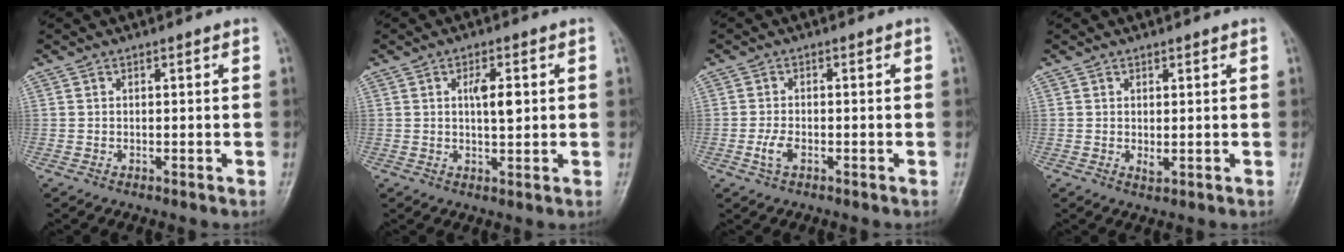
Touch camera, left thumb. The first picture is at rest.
{"total": 4.4, "force": [0.9, 1.8, 3.9], "torque": [-0.059, -0.002, 0.013]}
{"total": 2.7, "force": [-1.1, 1.3, 2.1], "torque": [-0.047, 0.006, -0.023]}
{"total": 1.2, "force": [0.3, 0.5, 1.0], "torque": [-0.015, -0.006, 0.008]}